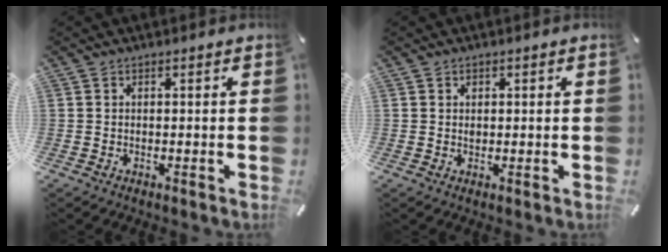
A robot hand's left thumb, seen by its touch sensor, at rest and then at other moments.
{"total": 0.9, "force": [0.2, 0.8, 0.3], "torque": [-0.007, 0.004, 0.004]}